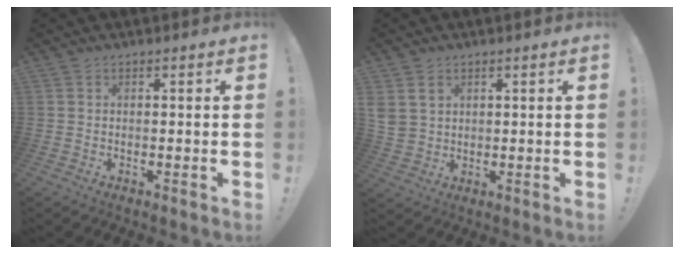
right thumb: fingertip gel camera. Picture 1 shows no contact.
{"total": 4.9, "force": [2.3, 4.0, 1.9], "torque": [-0.033, -0.005, 0.044]}